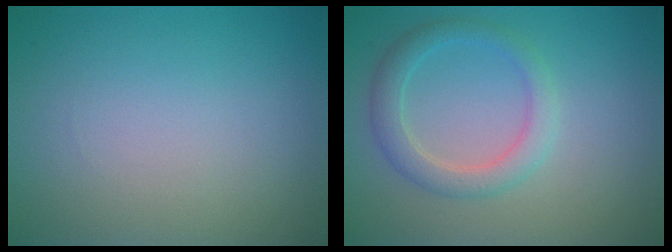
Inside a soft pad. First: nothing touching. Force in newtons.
{"total": 2.8, "press": 2.8, "slide": 0.1}